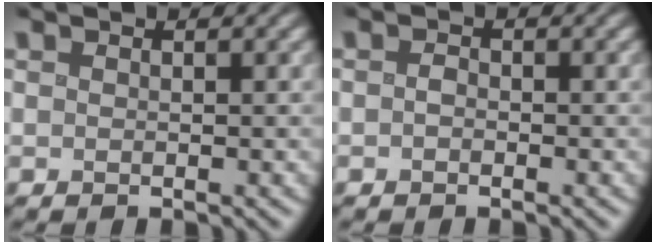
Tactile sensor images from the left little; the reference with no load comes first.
{"total": 0.7, "force": [-0.5, 0.5, 0.4], "torque": [-0.008, 0.000, -0.012]}